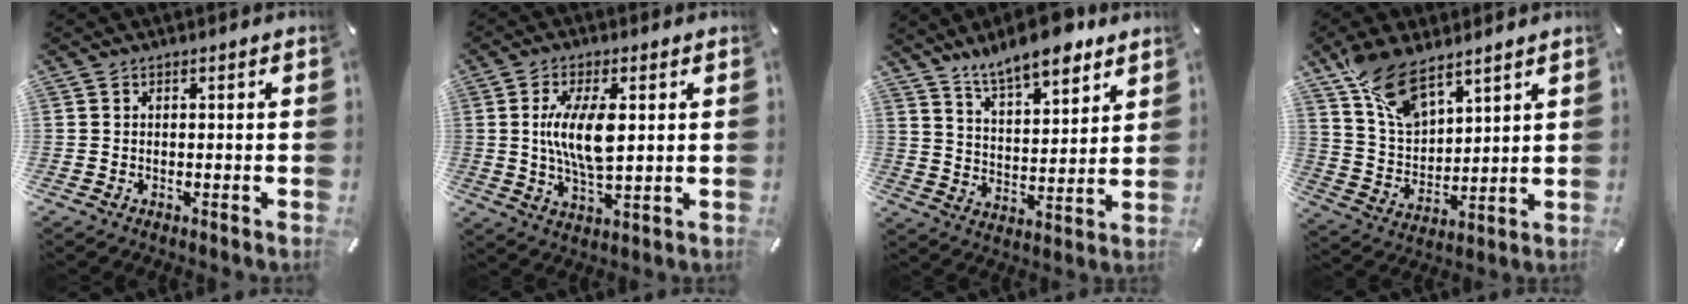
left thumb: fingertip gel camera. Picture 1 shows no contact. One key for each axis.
{"total": 10.3, "fx": 1.7, "fy": 3.8, "fz": 9.4, "tx": -0.199, "ty": -0.008, "tz": 0.021}
{"total": 11.8, "fx": 10.0, "fy": 3.8, "fz": 4.9, "tx": -0.097, "ty": -0.055, "tz": 0.180}
{"total": 13.1, "fx": 9.2, "fy": 6.5, "fz": 6.8, "tx": -0.156, "ty": -0.038, "tz": 0.177}